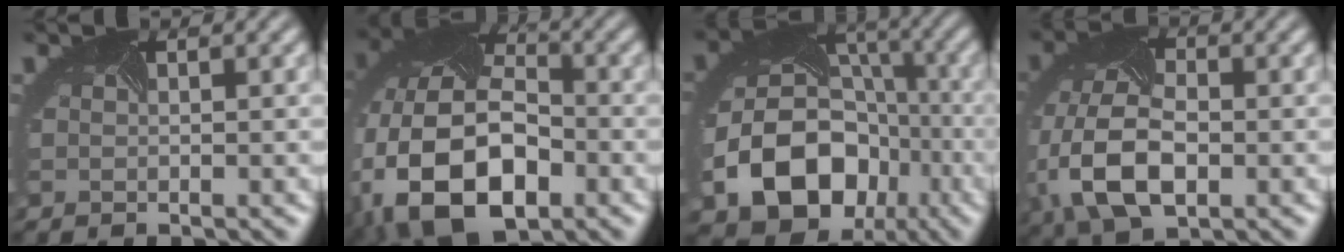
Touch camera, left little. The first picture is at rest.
{"total": 16.7, "force": [-5.5, 11.1, 11.1], "torque": [-0.230, -0.032, -0.083]}
{"total": 14.3, "force": [-5.2, 11.1, 7.4], "torque": [-0.132, -0.037, -0.084]}
{"total": 8.6, "force": [-2.2, 5.3, 6.4], "torque": [-0.157, -0.016, -0.045]}